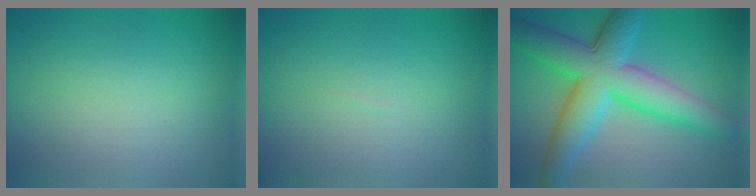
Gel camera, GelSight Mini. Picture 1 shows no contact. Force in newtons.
{"total": 0.0}
{"total": 9.7, "press": 9.7, "slide": 0.1}